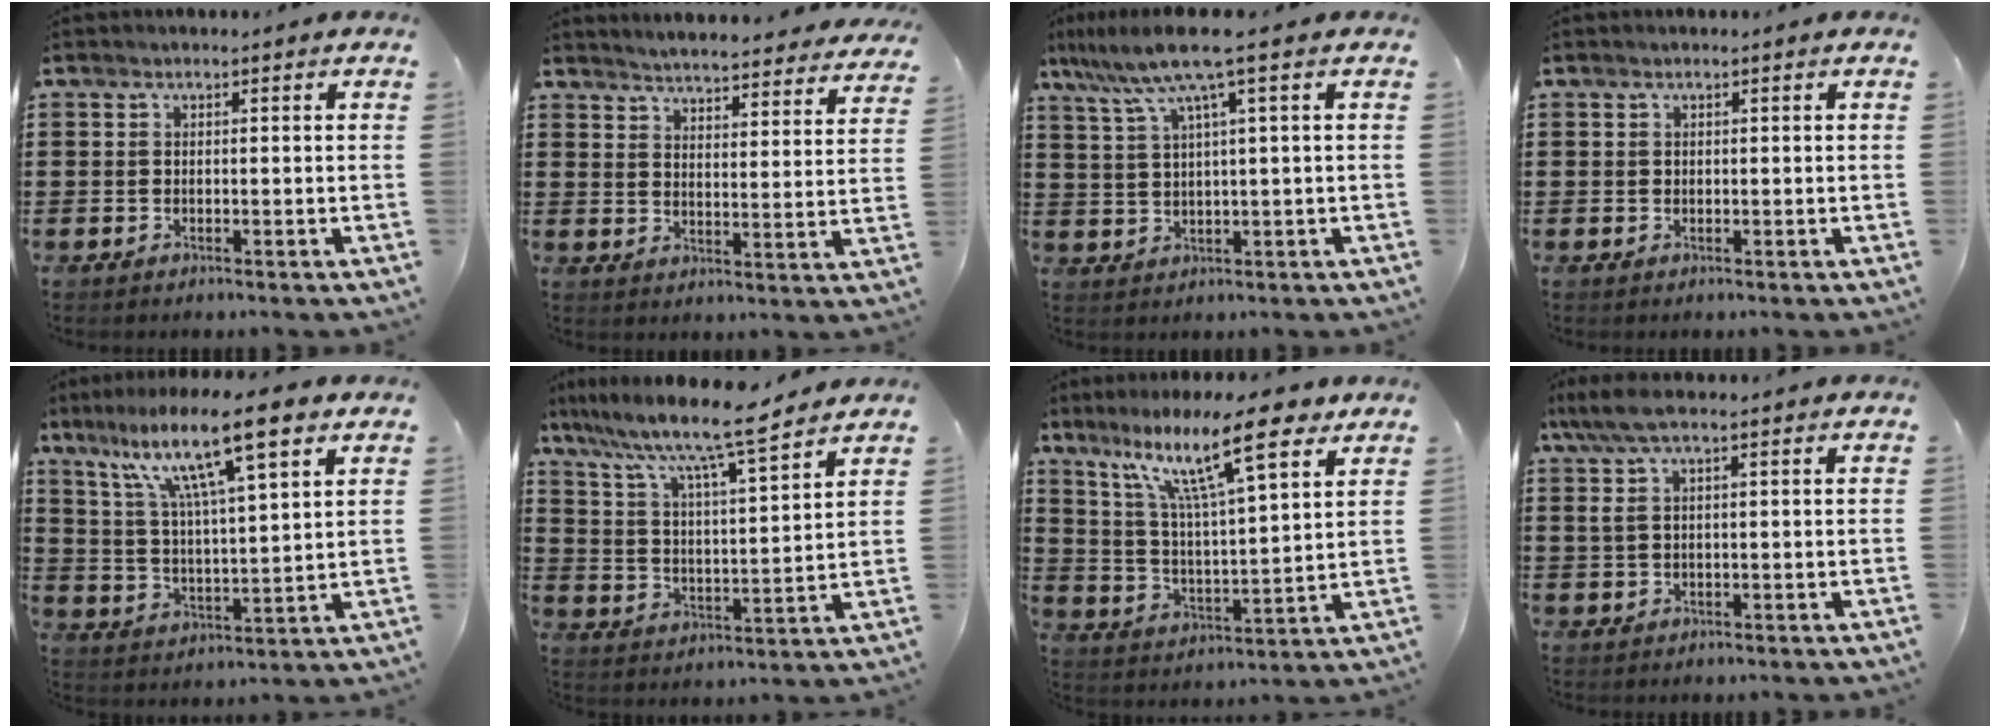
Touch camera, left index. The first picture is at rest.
{"total": 4.0, "force": [3.9, -0.7, 0.3], "torque": [-0.030, -0.040, 0.061]}
{"total": 7.7, "force": [3.8, -0.1, 6.7], "torque": [-0.147, -0.014, 0.061]}
{"total": 0.0}
{"total": 13.3, "force": [8.5, 1.8, 10.0], "torque": [-0.197, -0.021, 0.138]}
{"total": 8.6, "force": [7.3, 0.1, 4.5], "torque": [-0.115, -0.046, 0.117]}
{"total": 14.9, "force": [9.6, 3.4, 10.9], "torque": [-0.208, -0.027, 0.158]}
{"total": 4.2, "force": [0.8, 0.8, 4.0], "torque": [-0.100, -0.008, 0.008]}